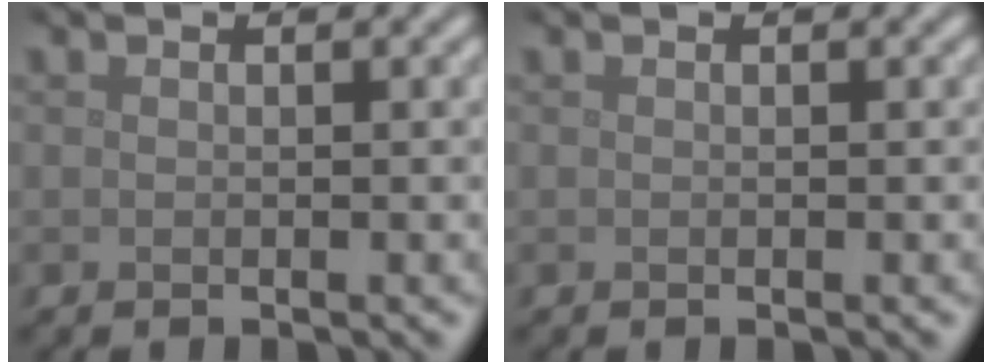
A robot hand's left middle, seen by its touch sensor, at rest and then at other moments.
{"total": 0.0}